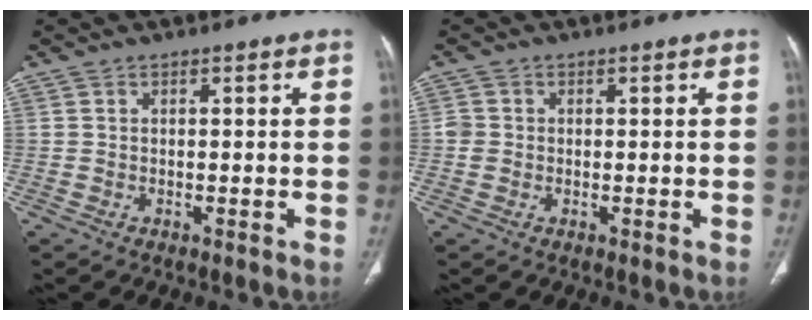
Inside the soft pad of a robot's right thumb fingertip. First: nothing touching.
{"total": 1.8, "force": [-0.1, 1.7, 0.7], "torque": [-0.006, 0.004, -0.003]}